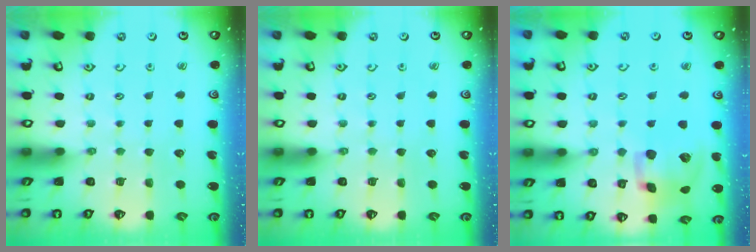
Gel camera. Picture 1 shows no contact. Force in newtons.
{"total": 0.0}
{"total": 14.8, "press": 14.6, "slide": 2.6}